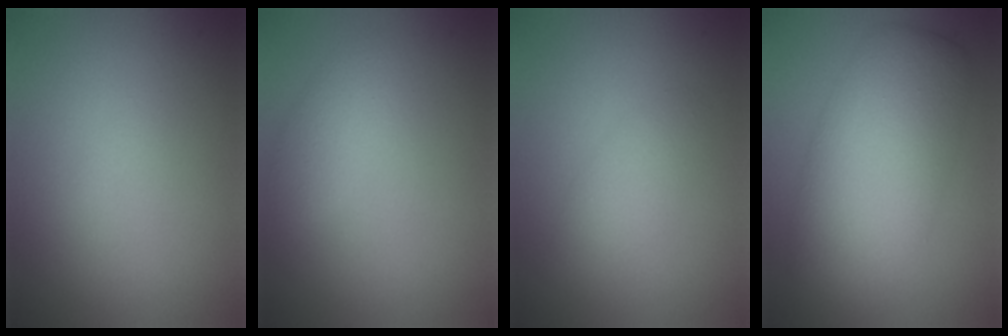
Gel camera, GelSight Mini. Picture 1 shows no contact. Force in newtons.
{"total": 1.6, "press": 1.6, "slide": 0.1}
{"total": 1.9, "press": 1.9, "slide": 0.2}
{"total": 8.4, "press": 8.4, "slide": 0.4}